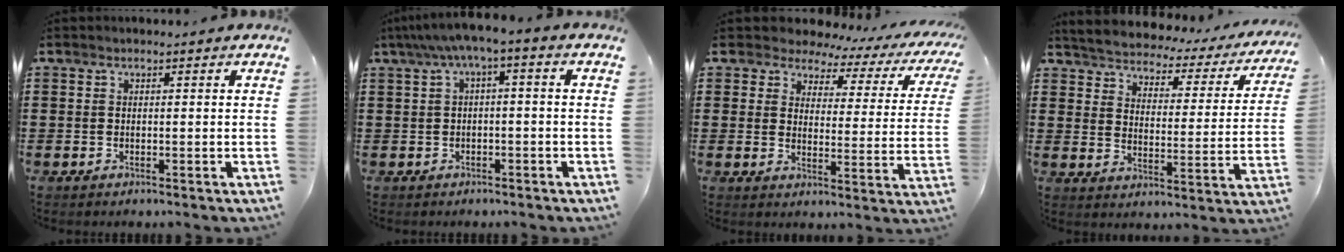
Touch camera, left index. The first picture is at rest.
{"total": 3.4, "force": [-1.7, 0.5, 2.9], "torque": [-0.050, 0.003, -0.039]}
{"total": 4.0, "force": [3.3, 2.1, 1.0], "torque": [-0.037, -0.020, 0.050]}
{"total": 2.9, "force": [2.9, 0.1, 0.0], "torque": [-0.024, -0.032, 0.040]}